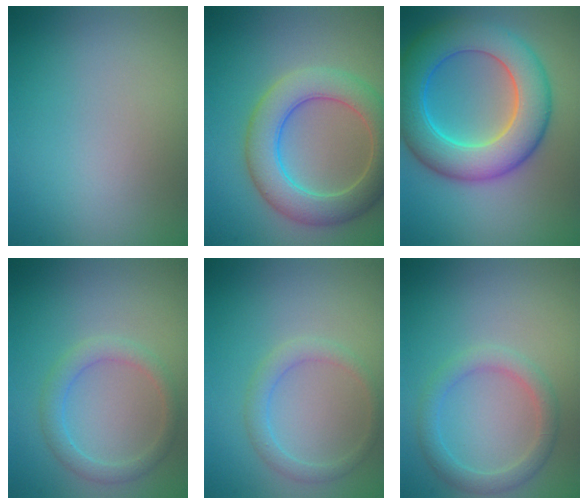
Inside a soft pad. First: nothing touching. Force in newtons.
{"total": 6.3, "press": 6.3, "slide": 0.5}
{"total": 9.1, "press": 9.1, "slide": 0.0}
{"total": 2.3, "press": 2.2, "slide": 0.1}
{"total": 1.8, "press": 1.8, "slide": 0.0}
{"total": 2.4, "press": 2.4, "slide": 0.1}